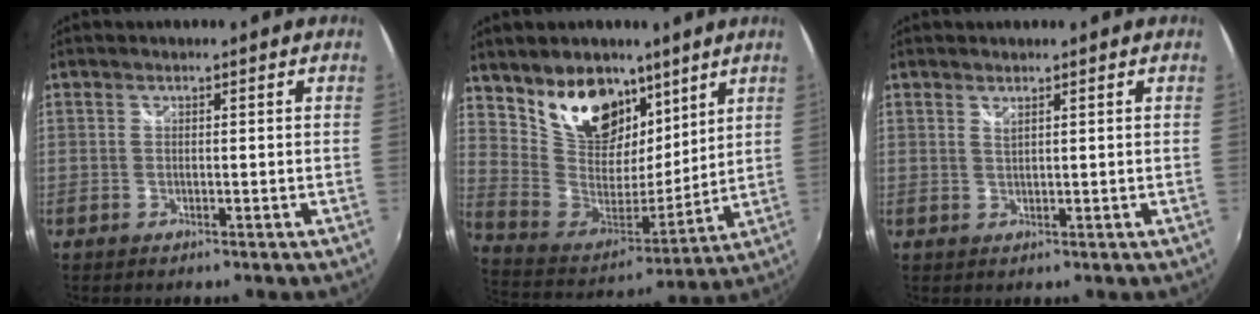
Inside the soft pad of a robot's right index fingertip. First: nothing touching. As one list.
[{"total": 18.0, "force": [11.0, 11.3, 8.6], "torque": [-0.187, 0.013, 0.214]}, {"total": 1.1, "force": [0.9, 0.1, 0.6], "torque": [-0.011, 0.000, 0.016]}]